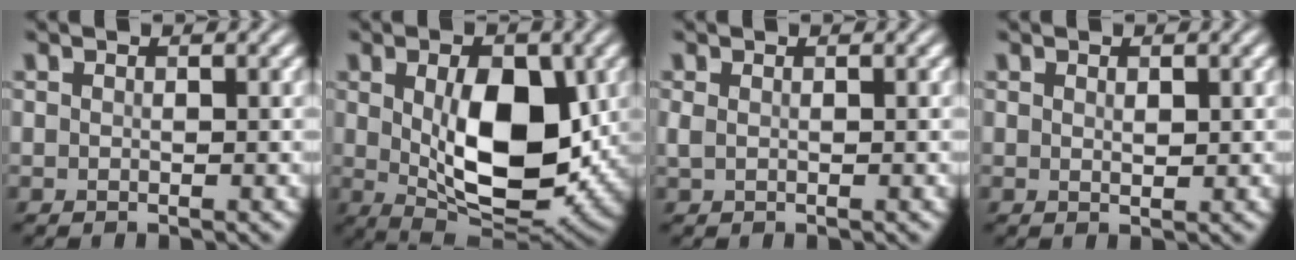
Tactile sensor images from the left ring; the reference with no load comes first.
{"total": 10.0, "force": [0.7, 5.1, 8.6], "torque": [-0.137, -0.009, 0.021]}
{"total": 0.6, "force": [0.2, 0.2, 0.5], "torque": [-0.015, 0.003, 0.004]}
{"total": 0.8, "force": [0.4, 0.4, 0.6], "torque": [-0.012, -0.001, 0.008]}